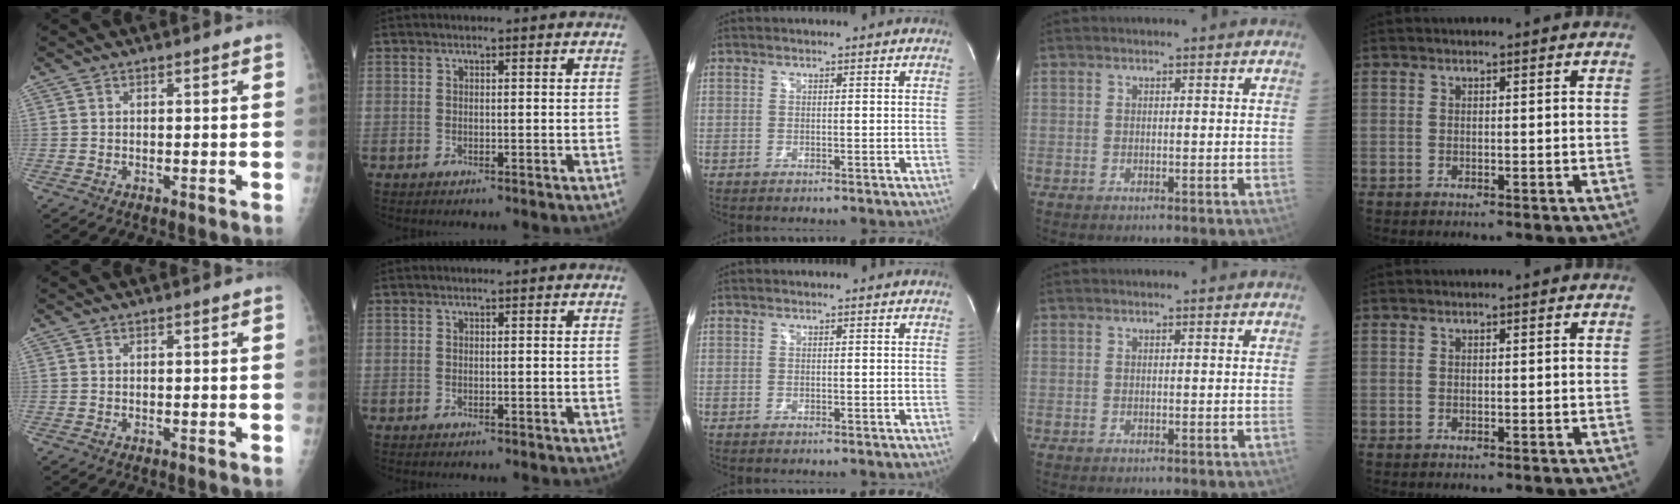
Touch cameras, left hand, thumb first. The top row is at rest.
{}